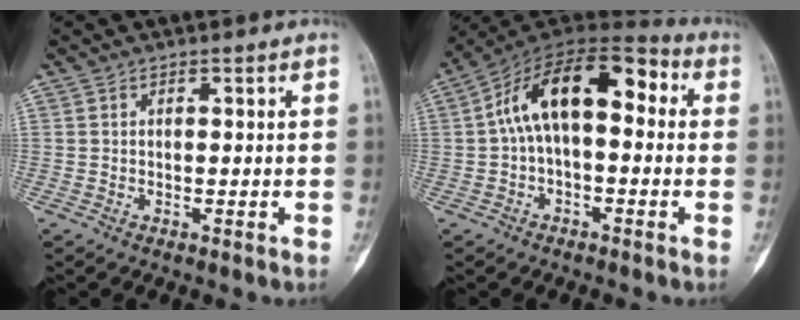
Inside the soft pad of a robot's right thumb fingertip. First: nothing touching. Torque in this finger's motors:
{"motor_torque": [0.25, 0.37, 1.19, -0.67, 0.42]}